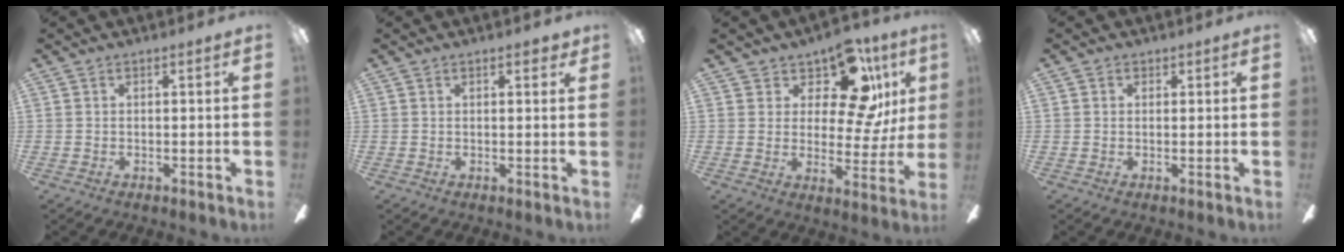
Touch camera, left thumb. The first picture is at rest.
{"total": 2.3, "force": [1.4, 0.7, 1.7], "torque": [-0.012, -0.005, 0.018]}
{"total": 13.4, "force": [8.8, 6.1, 8.1], "torque": [-0.133, -0.058, 0.155]}
{"total": 0.9, "force": [0.4, 0.8, 0.1], "torque": [0.006, -0.001, 0.007]}